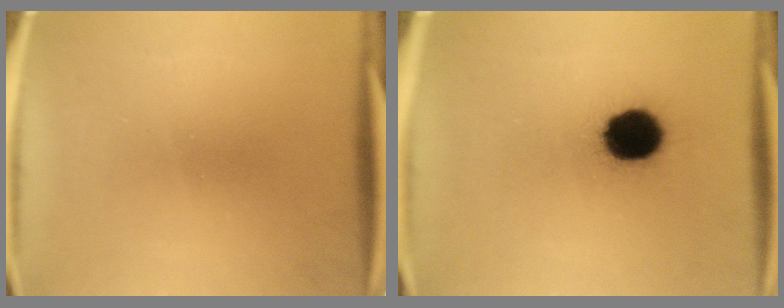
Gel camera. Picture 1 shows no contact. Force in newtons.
{"total": 12.9}